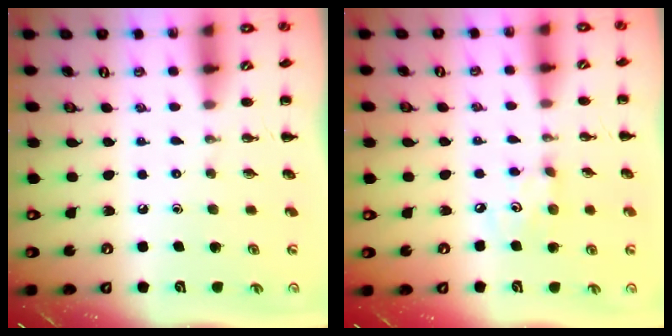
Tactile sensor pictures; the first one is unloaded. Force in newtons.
{"total": 4.1, "press": 4.0, "slide": 0.6}